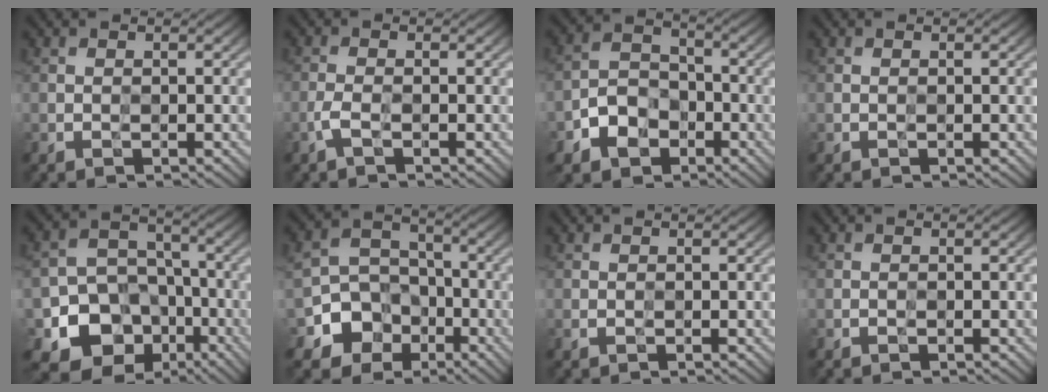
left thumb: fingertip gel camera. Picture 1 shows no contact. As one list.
[{"total": 1.9, "force": [-1.0, 0.5, 1.5], "torque": [-0.040, 0.004, -0.027]}, {"total": 6.5, "force": [-3.3, 4.5, 3.2], "torque": [-0.067, 0.000, -0.076]}, {"total": 0.0}, {"total": 12.8, "force": [-5.7, 10.2, 5.2], "torque": [-0.105, -0.027, -0.107]}, {"total": 8.8, "force": [-4.1, 7.3, 2.7], "torque": [-0.061, -0.009, -0.098]}, {"total": 0.5, "force": [-0.2, 0.3, 0.4], "torque": [-0.012, -0.002, -0.005]}, {"total": 0.0}]